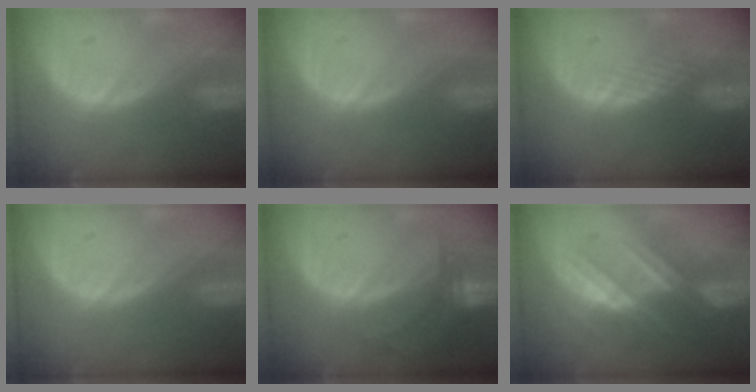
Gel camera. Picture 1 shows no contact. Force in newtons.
{"total": 0.0}
{"total": 1.6, "press": 1.6, "slide": 0.1}
{"total": 0.0}
{"total": 6.2, "press": 5.8, "slide": 2.2}
{"total": 7.2, "press": 6.6, "slide": 2.9}